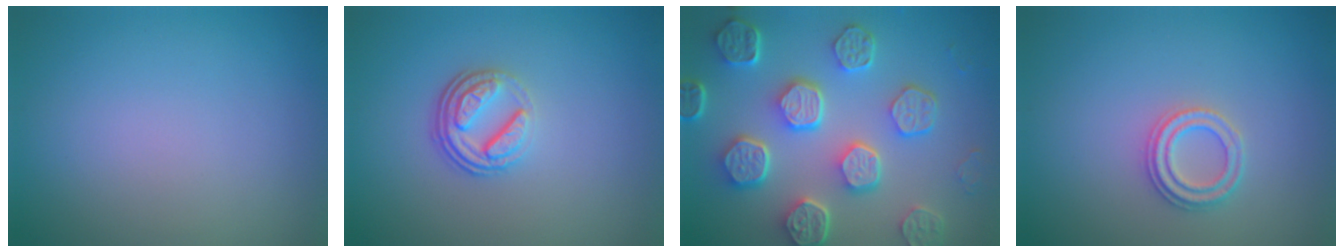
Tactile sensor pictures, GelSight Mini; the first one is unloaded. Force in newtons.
{"total": 3.8, "press": 2.7, "slide": 2.7}
{"total": 8.0, "press": 6.1, "slide": 5.2}
{"total": 2.3, "press": 2.2, "slide": 0.5}